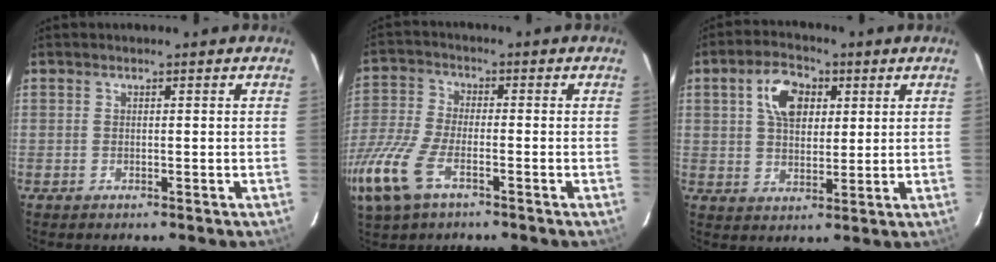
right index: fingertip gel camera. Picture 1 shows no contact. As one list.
[{"total": 15.8, "force": [-8.4, 7.1, 11.3], "torque": [-0.270, -0.036, -0.174]}, {"total": 8.7, "force": [3.0, 5.5, 6.0], "torque": [-0.103, 0.025, 0.054]}]